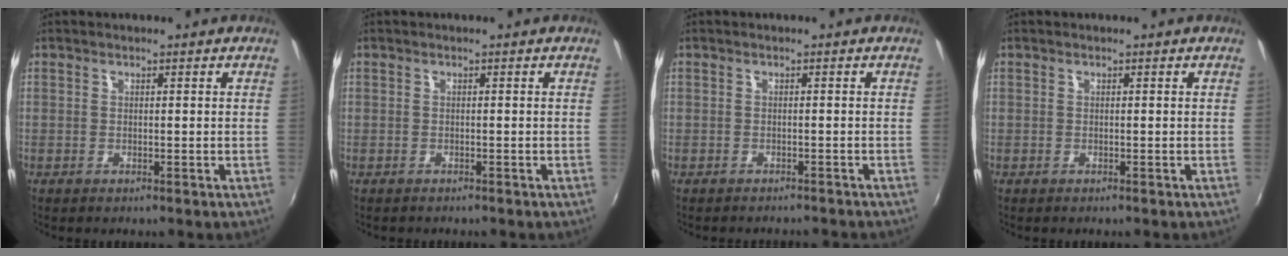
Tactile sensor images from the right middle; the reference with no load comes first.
{"total": 0.8, "force": [-0.6, 0.4, 0.0], "torque": [-0.004, -0.001, -0.011]}
{"total": 4.0, "force": [-3.7, 1.1, 1.2], "torque": [-0.027, -0.011, -0.050]}
{"total": 0.0}